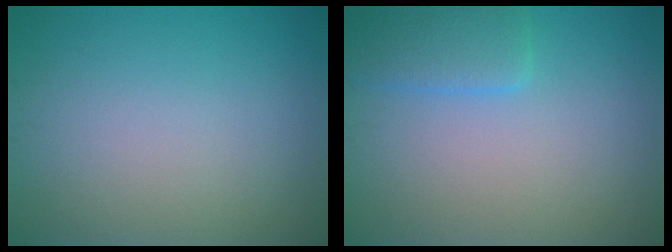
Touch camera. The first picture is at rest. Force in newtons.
{"total": 3.0, "press": 3.0, "slide": 0.2}